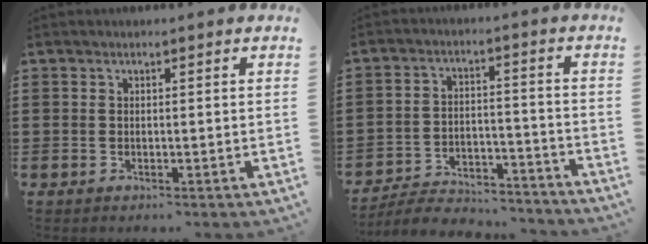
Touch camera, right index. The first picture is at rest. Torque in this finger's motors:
{"motor_torque": [-0.97, -0.90, -0.10, -0.17]}